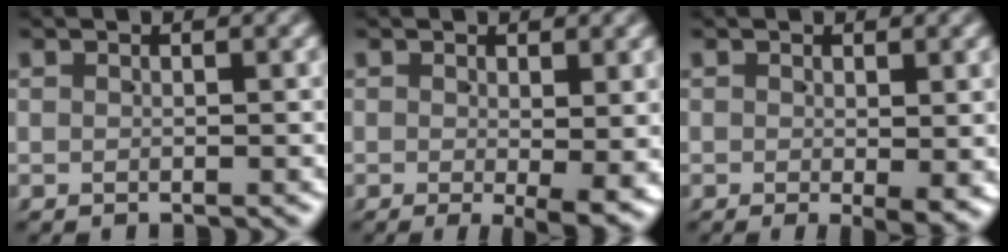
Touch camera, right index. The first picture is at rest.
{"total": 3.3, "force": [-0.7, 0.4, 3.2], "torque": [-0.039, -0.010, -0.008]}
{"total": 1.9, "force": [-0.2, 0.2, 1.9], "torque": [-0.023, -0.007, -0.003]}